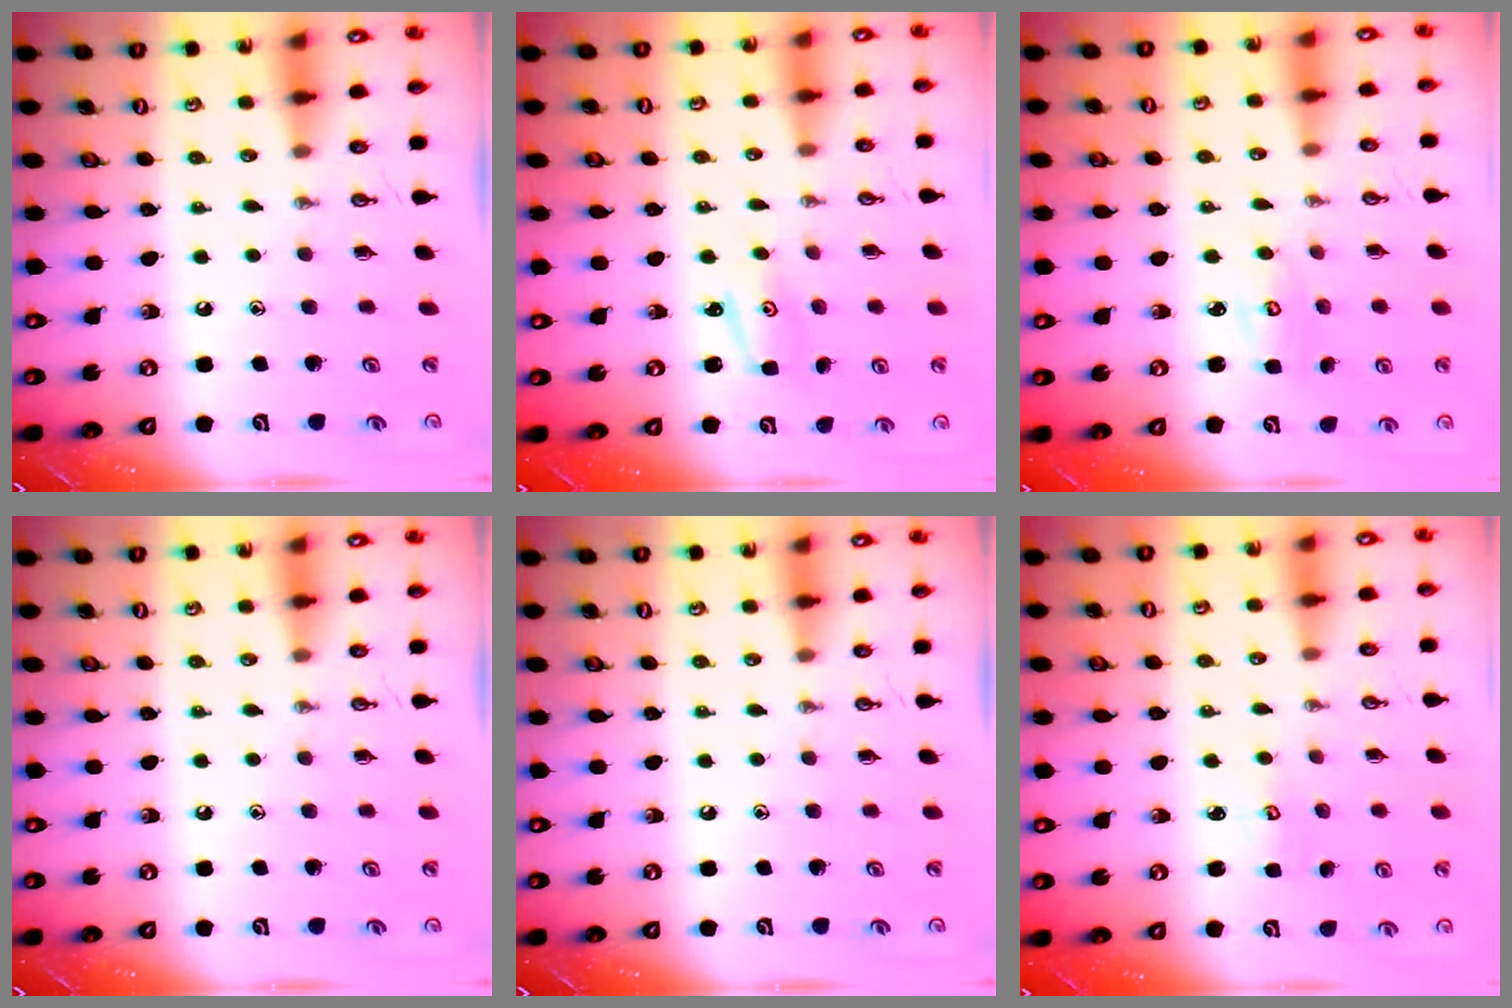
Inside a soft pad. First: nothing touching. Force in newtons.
{"total": 3.1, "press": 3.0, "slide": 0.3}
{"total": 3.6, "press": 3.6, "slide": 0.2}
{"total": 0.0}
{"total": 0.0}
{"total": 2.3, "press": 2.3, "slide": 0.2}